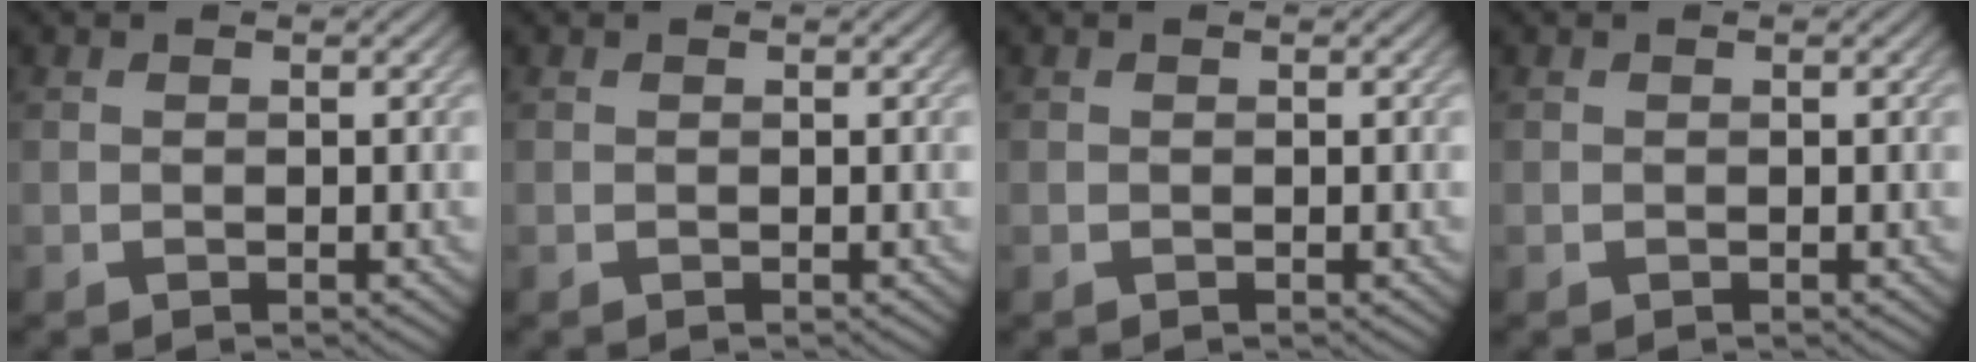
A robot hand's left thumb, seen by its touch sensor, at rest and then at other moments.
{"total": 0.0}
{"total": 0.0}
{"total": 0.0}